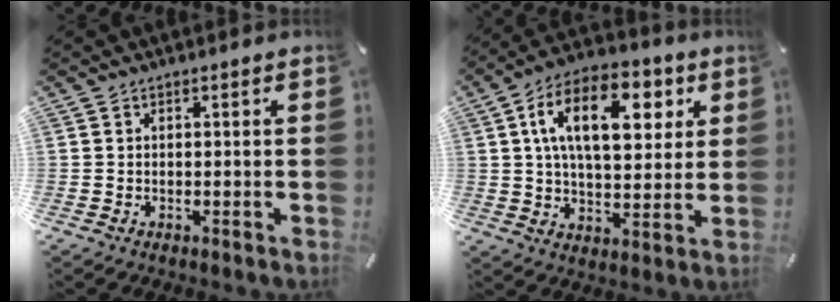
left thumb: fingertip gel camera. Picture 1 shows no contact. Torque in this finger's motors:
{"motor_torque": [1.70, 2.92, 2.21, -0.56, 0.61]}